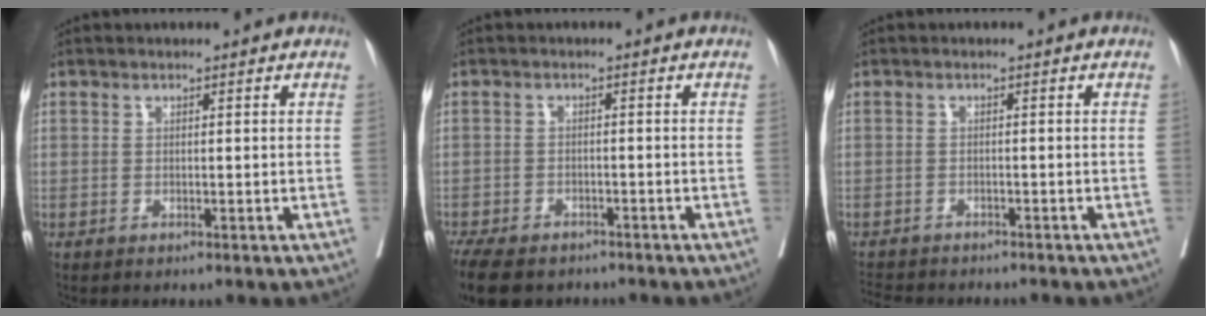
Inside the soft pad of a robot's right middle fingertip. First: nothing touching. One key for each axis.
{"total": 11.5, "fx": -8.6, "fy": 5.5, "fz": 5.2, "tx": -0.115, "ty": -0.015, "tz": -0.123}
{"total": 7.1, "fx": -6.4, "fy": 2.0, "fz": 2.3, "tx": -0.039, "ty": -0.003, "tz": -0.091}